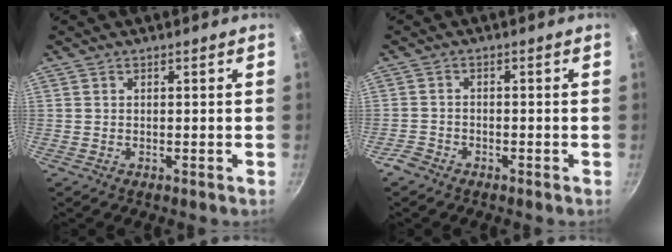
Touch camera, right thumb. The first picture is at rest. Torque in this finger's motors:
{"motor_torque": [0.39, -0.15, 0.03, -0.60, -0.02]}